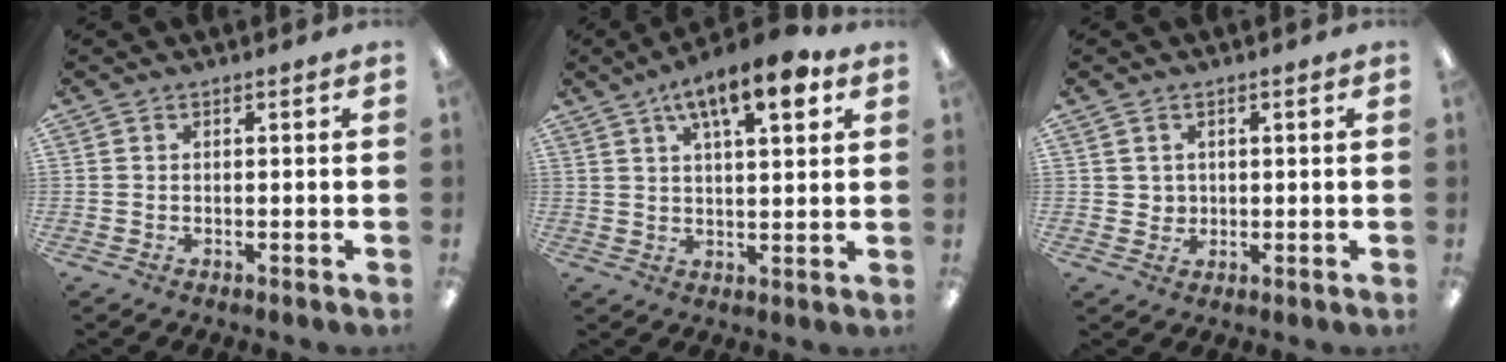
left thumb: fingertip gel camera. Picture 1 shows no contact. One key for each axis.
{"total": 11.4, "fx": 6.3, "fy": 3.9, "fz": 8.6, "tx": -0.127, "ty": -0.025, "tz": 0.104}
{"total": 2.6, "fx": 1.1, "fy": 2.3, "fz": 0.1, "tx": 0.000, "ty": 0.001, "tz": 0.019}